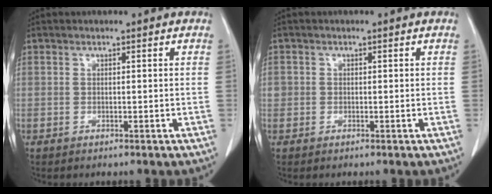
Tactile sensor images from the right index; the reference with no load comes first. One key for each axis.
{"total": 1.3, "fx": 0.1, "fy": 1.3, "fz": 0.2, "tx": 0.007, "ty": 0.005, "tz": -0.001}